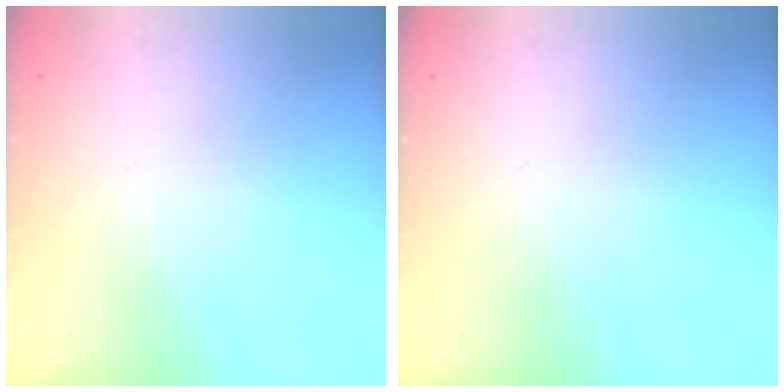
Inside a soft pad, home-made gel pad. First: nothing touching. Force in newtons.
{"total": 0.0}